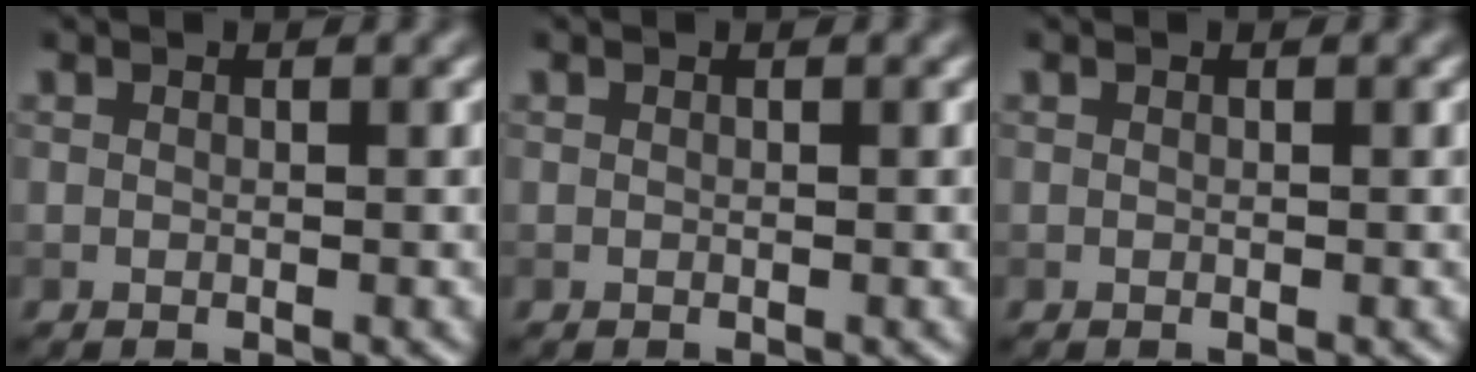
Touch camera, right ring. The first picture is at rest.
{"total": 0.0}
{"total": 0.0}